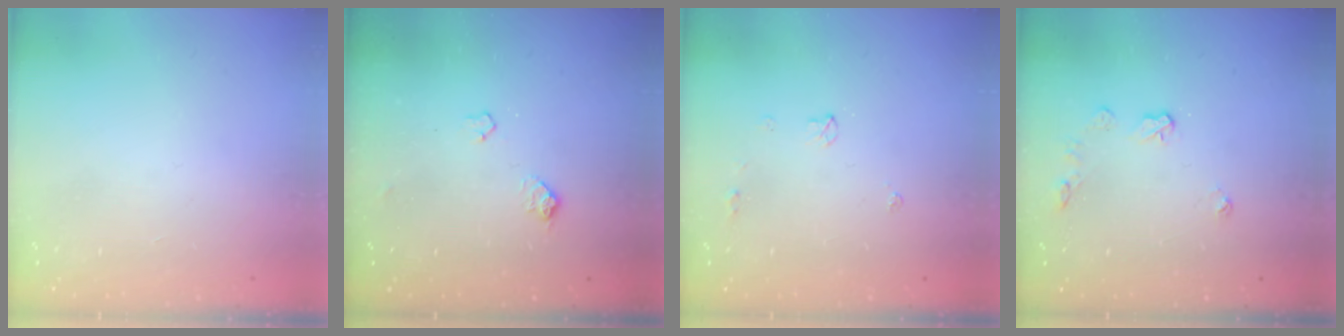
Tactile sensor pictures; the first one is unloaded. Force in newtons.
{"total": 6.6, "press": 6.5, "slide": 0.9}
{"total": 3.7, "press": 3.6, "slide": 0.6}
{"total": 5.1, "press": 5.0, "slide": 0.6}